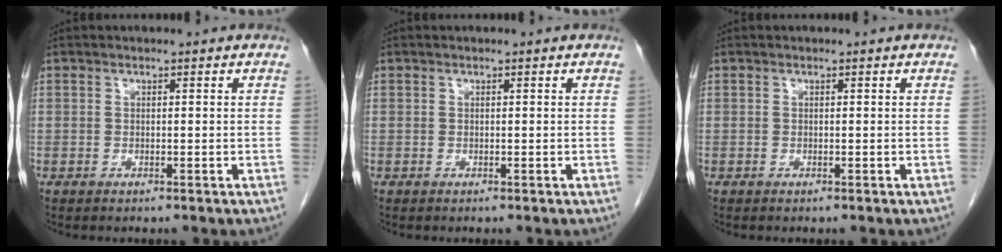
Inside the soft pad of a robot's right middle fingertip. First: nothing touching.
{"total": 0.0}
{"total": 0.0}